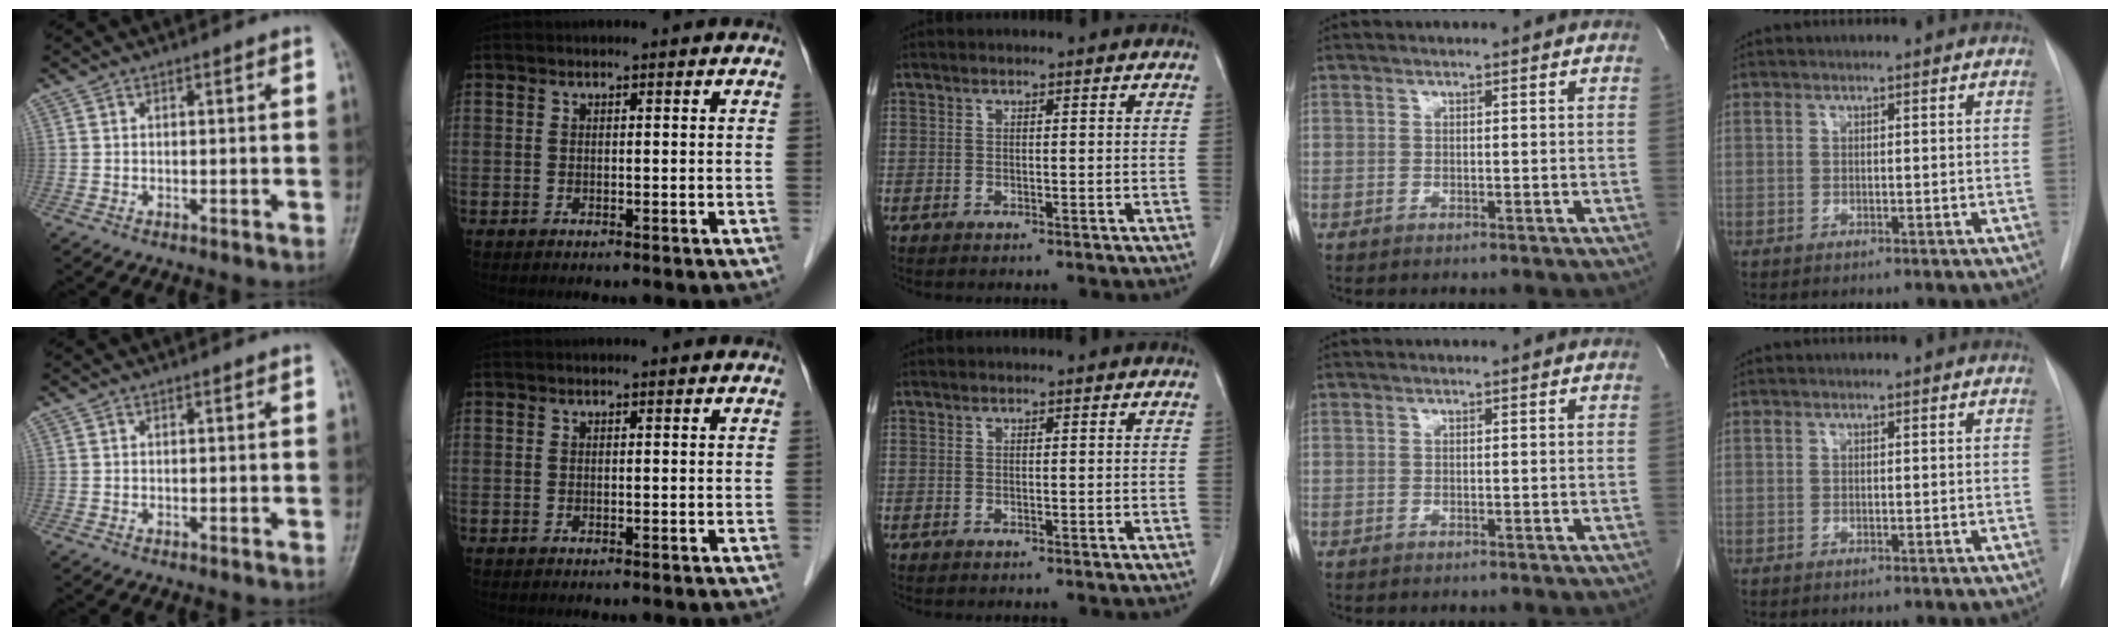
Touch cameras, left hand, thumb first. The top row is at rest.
{}